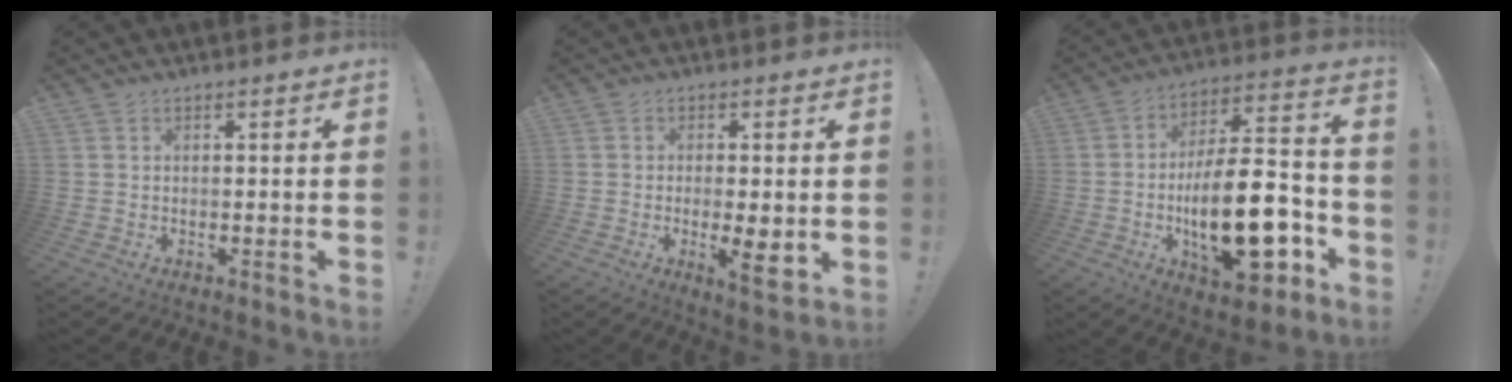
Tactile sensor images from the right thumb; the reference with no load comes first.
{"total": 7.4, "force": [-1.5, 1.9, 7.0], "torque": [-0.097, -0.011, -0.022]}
{"total": 24.6, "force": [-7.2, 10.4, 21.1], "torque": [-0.358, 0.045, -0.110]}